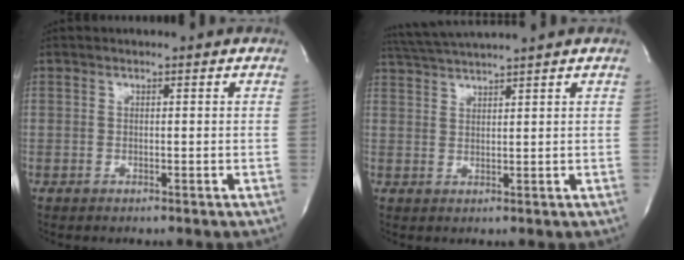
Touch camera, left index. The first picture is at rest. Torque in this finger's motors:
{"motor_torque": [0.54, -0.94, 0.10, 0.05]}